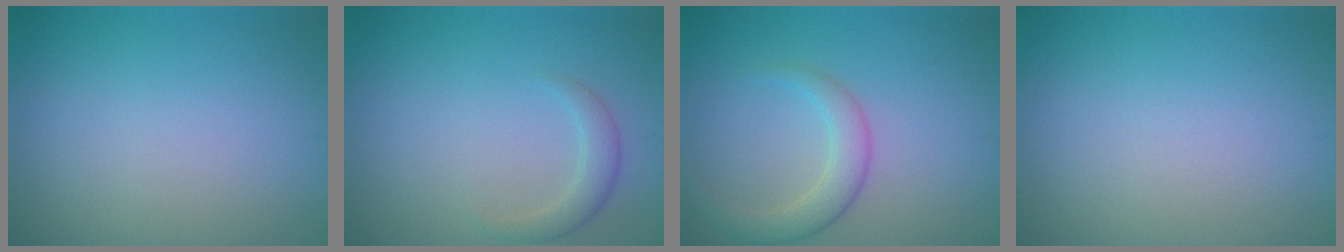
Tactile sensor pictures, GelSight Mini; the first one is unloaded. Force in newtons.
{"total": 1.8, "press": 1.8, "slide": 0.1}
{"total": 2.9, "press": 2.9, "slide": 0.2}
{"total": 0.0}